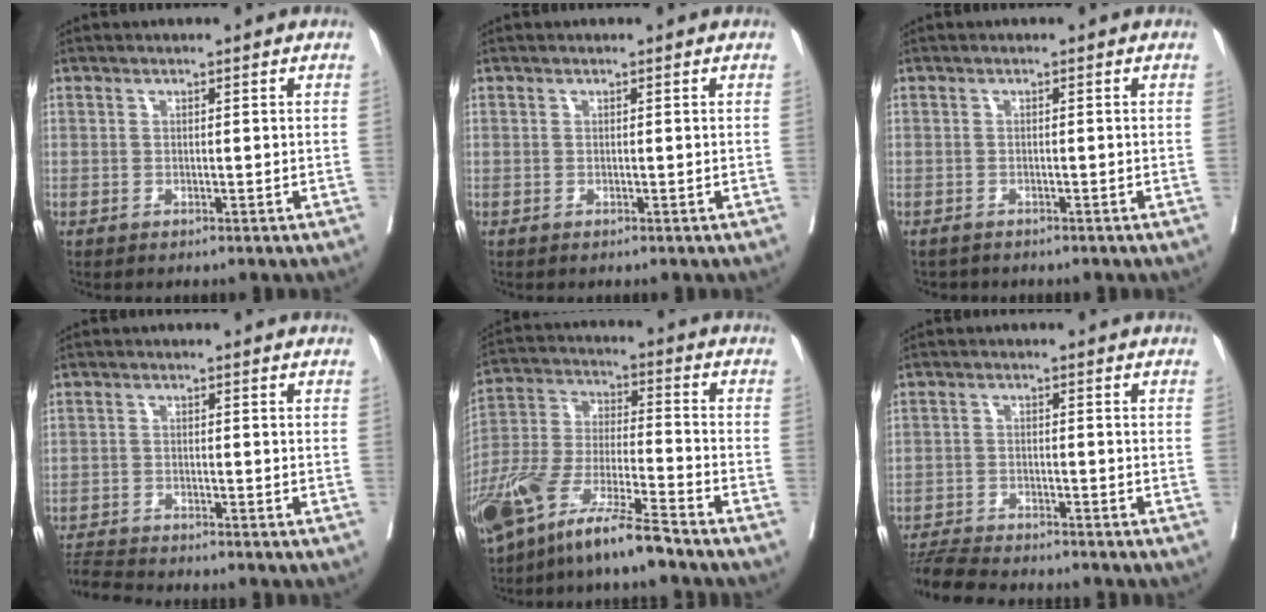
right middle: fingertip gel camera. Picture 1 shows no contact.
{"total": 0.0}
{"total": 1.4, "force": [-1.3, 0.6, -0.1], "torque": [-0.009, -0.003, -0.020]}
{"total": 4.3, "force": [-4.1, -0.9, 0.4], "torque": [-0.003, -0.017, -0.077]}
{"total": 14.9, "force": [-10.7, 1.9, 10.2], "torque": [-0.213, -0.022, -0.204]}
{"total": 7.9, "force": [-7.5, 0.2, 2.5], "torque": [-0.040, -0.014, -0.126]}